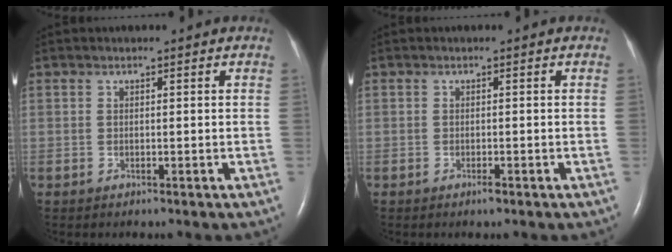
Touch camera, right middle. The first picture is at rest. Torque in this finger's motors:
{"motor_torque": [0.15, 0.02, 0.10, 0.02]}